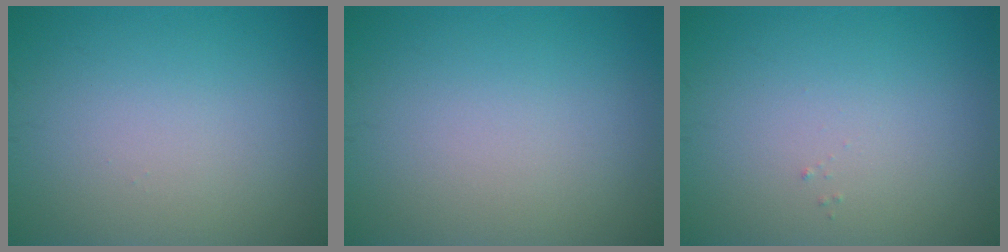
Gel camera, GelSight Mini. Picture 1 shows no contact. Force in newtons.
{"total": 0.0}
{"total": 0.0}